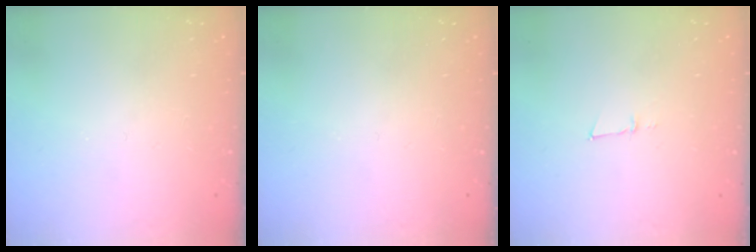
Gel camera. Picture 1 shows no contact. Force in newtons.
{"total": 0.0}
{"total": 3.9, "press": 3.8, "slide": 0.9}